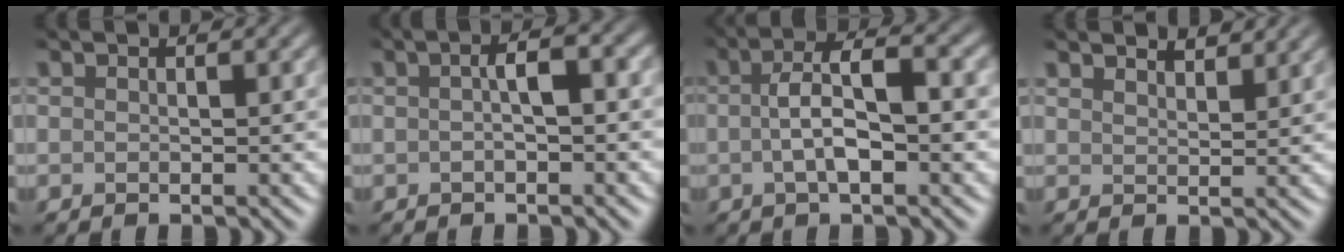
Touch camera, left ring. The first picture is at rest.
{"total": 2.3, "force": [0.0, 0.3, 2.2], "torque": [-0.045, 0.008, -0.001]}
{"total": 5.1, "force": [-0.2, 1.5, 4.9], "torque": [-0.097, 0.008, -0.007]}
{"total": 3.2, "force": [3.1, 0.3, 0.8], "torque": [-0.017, 0.001, 0.043]}